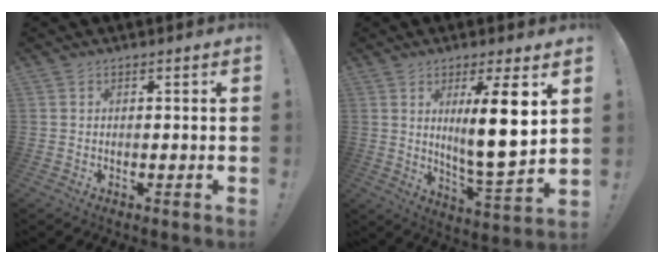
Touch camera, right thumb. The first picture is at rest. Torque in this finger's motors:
{"motor_torque": [0.14, 0.38, 0.72, 0.75, 0.37]}